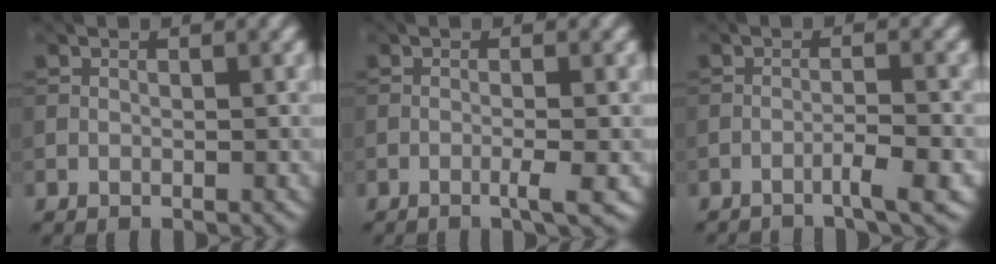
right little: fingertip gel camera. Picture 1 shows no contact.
{"total": 1.9, "force": [-0.7, 0.2, 1.8], "torque": [-0.025, 0.002, -0.015]}
{"total": 2.7, "force": [-1.7, 0.3, 2.1], "torque": [-0.024, 0.008, -0.040]}